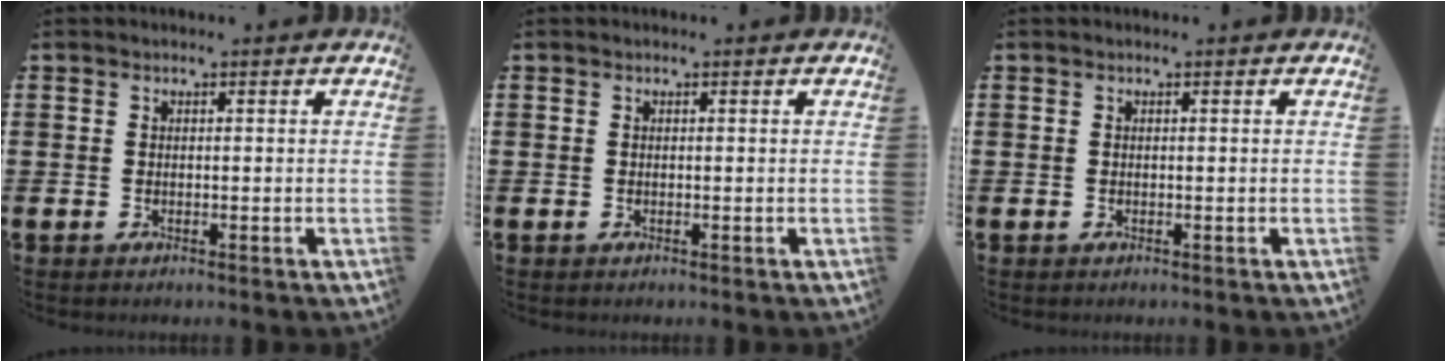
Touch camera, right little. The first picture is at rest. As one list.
[{"total": 0.0}, {"total": 0.0}]